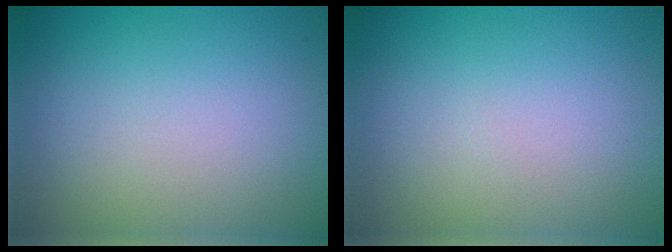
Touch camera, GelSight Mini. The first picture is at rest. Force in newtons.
{"total": 0.0}